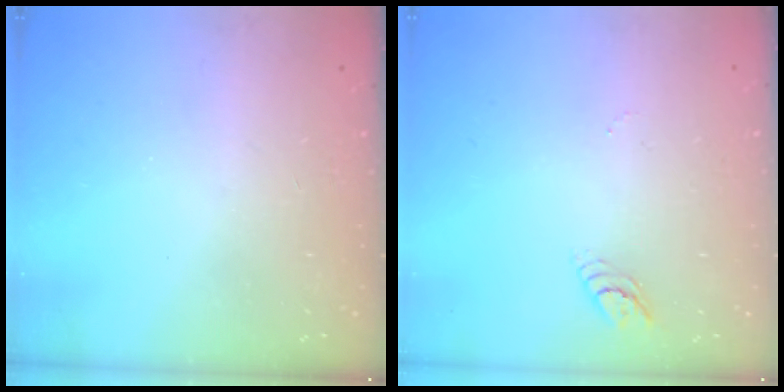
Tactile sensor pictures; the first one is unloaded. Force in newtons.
{"total": 3.6, "press": 3.6, "slide": 0.3}